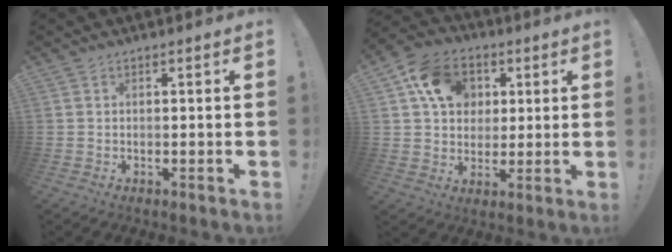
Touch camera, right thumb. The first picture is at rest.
{"total": 15.3, "force": [4.8, 12.3, 7.7], "torque": [-0.114, -0.002, 0.098]}